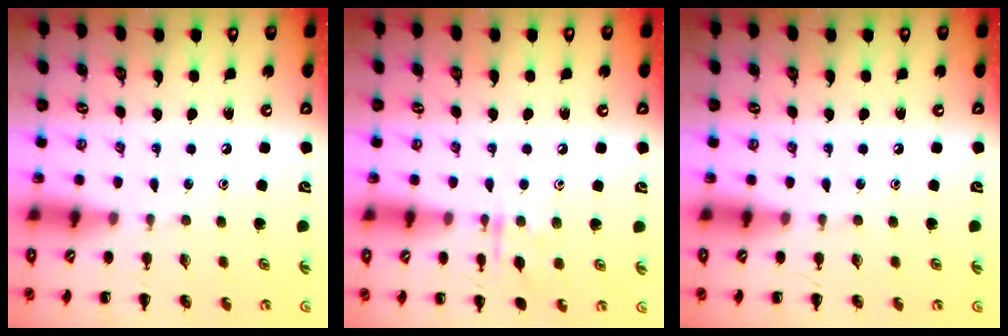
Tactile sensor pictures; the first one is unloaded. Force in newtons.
{"total": 7.4, "press": 7.3, "slide": 0.8}
{"total": 0.0}